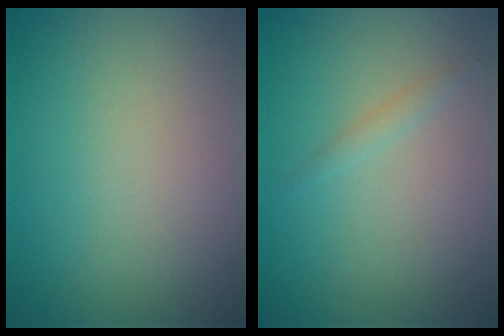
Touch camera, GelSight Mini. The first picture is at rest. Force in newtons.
{"total": 0.8, "press": 0.8, "slide": 0.0}